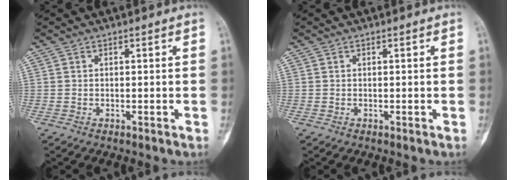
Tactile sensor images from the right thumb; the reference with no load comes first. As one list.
[{"total": 0.0}]